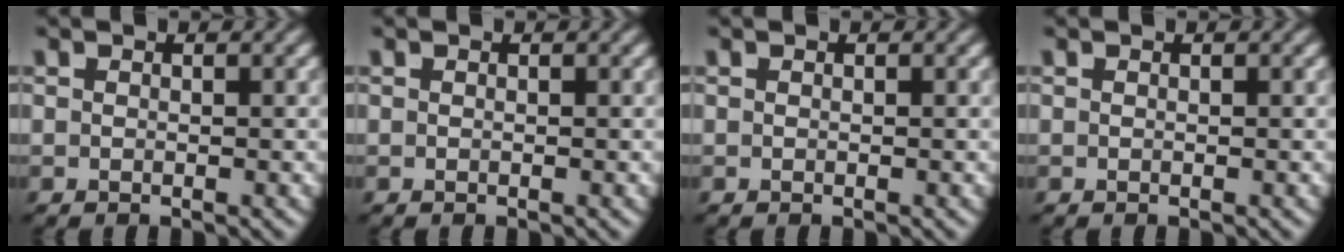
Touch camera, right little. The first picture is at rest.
{"total": 0.0}
{"total": 0.0}
{"total": 0.0}